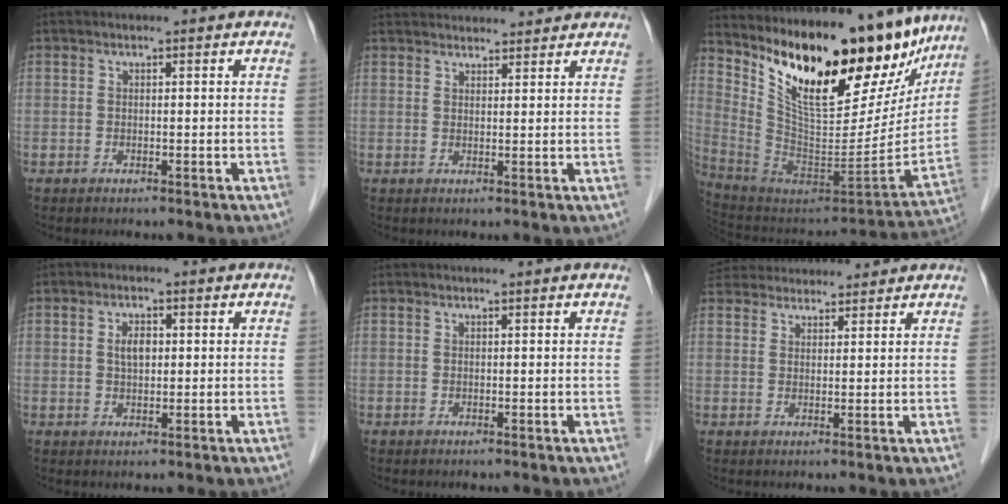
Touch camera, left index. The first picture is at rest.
{"total": 9.9, "force": [9.3, 1.8, 2.5], "torque": [-0.031, 0.032, 0.127]}
{"total": 23.5, "force": [16.9, 8.4, 13.9], "torque": [-0.218, -0.037, 0.277]}
{"total": 2.7, "force": [0.5, 1.5, 2.2], "torque": [-0.044, 0.004, 0.010]}
{"total": 0.6, "force": [0.6, -0.1, 0.2], "torque": [-0.008, 0.000, 0.013]}
{"total": 11.0, "force": [10.5, 2.2, 2.7], "torque": [-0.049, 0.042, 0.167]}